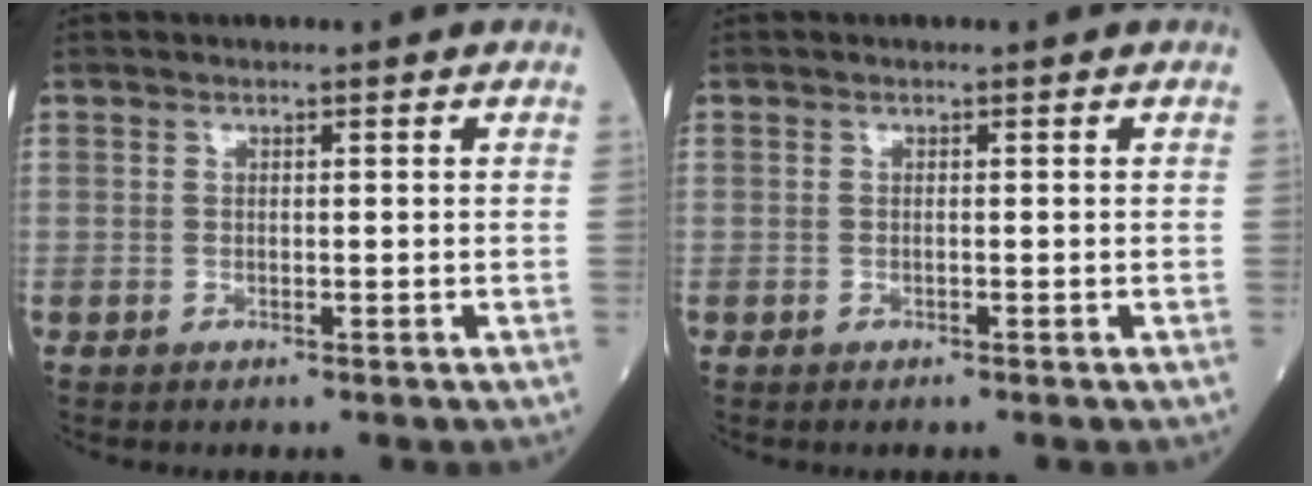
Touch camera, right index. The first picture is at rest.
{"total": 0.0}